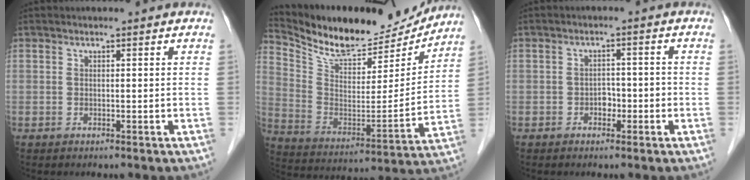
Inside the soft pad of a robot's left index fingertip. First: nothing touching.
{"total": 18.9, "force": [17.5, 5.0, 5.2], "torque": [-0.102, -0.020, 0.284]}
{"total": 2.2, "force": [-1.0, 1.5, 1.3], "torque": [-0.014, 0.007, -0.016]}